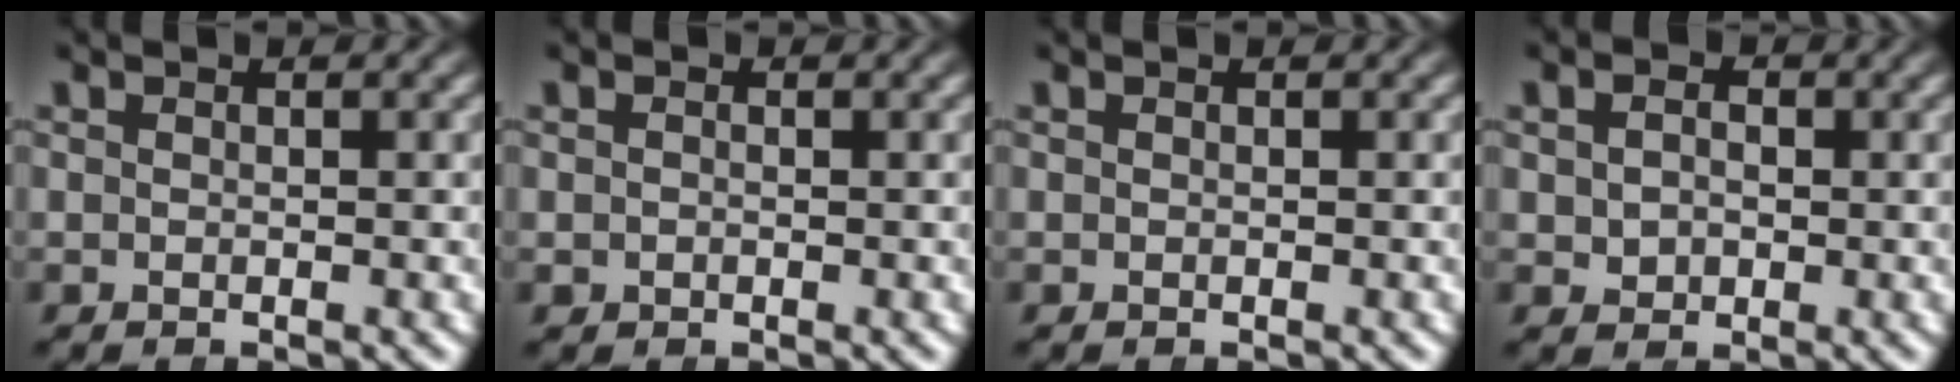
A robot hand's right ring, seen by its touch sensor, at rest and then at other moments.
{"total": 0.9, "force": [-0.2, 0.8, 0.3], "torque": [-0.008, -0.010, 0.005]}
{"total": 0.0}
{"total": 2.1, "force": [0.3, 1.8, 1.2], "torque": [-0.015, -0.009, 0.018]}